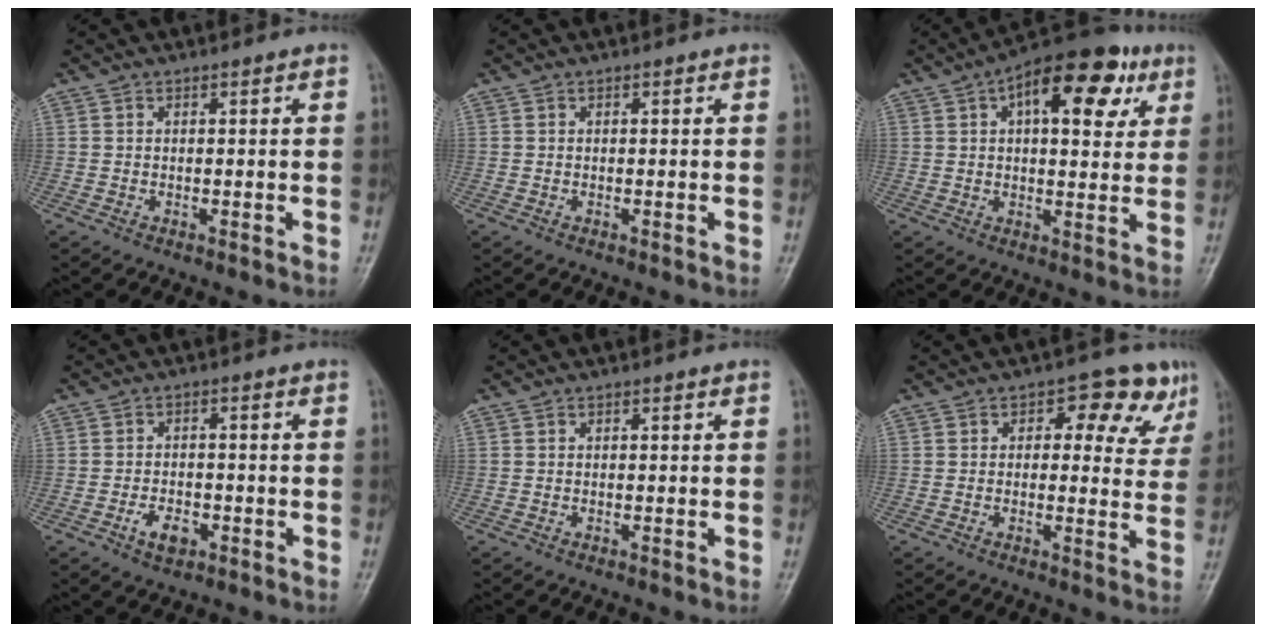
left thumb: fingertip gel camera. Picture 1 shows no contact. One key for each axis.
{"total": 0.0}
{"total": 16.6, "fx": 6.6, "fy": 8.0, "fz": 12.9, "tx": -0.144, "ty": 0.006, "tz": 0.088}
{"total": 4.5, "fx": -2.0, "fy": 2.7, "fz": 3.0, "tx": -0.045, "ty": 0.010, "tz": -0.034}
{"total": 0.0}
{"total": 9.1, "fx": 4.2, "fy": 5.5, "fz": 5.8, "tx": -0.017, "ty": -0.008, "tz": 0.043}